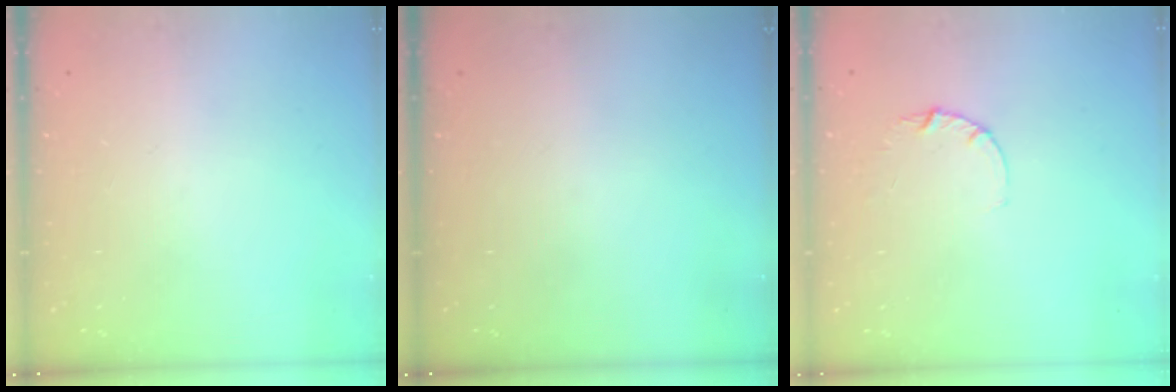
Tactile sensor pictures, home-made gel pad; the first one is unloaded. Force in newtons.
{"total": 0.0}
{"total": 2.8, "press": 2.8, "slide": 0.3}